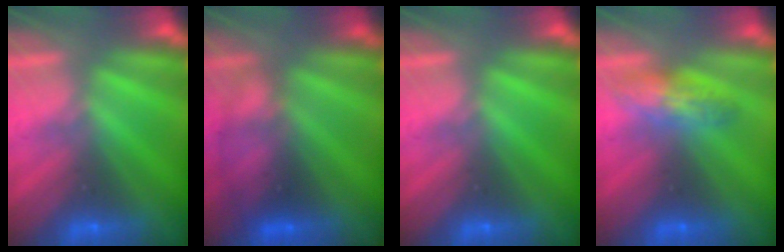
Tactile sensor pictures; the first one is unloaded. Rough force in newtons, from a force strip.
{"total": 2.2}
{"total": 0.0}
{"total": 2.6}